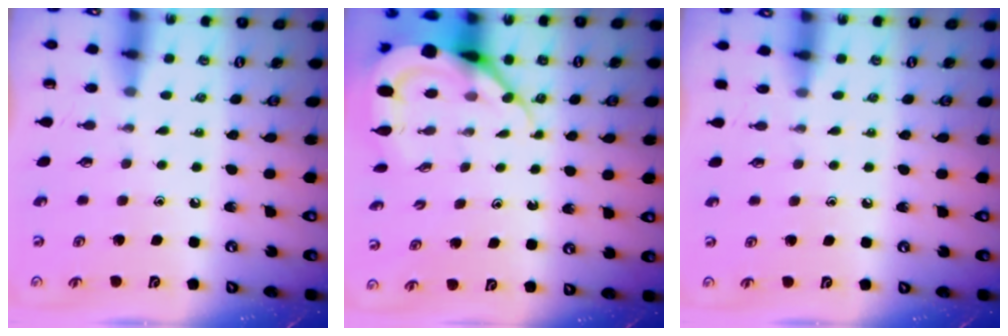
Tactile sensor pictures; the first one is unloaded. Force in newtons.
{"total": 8.5, "press": 8.4, "slide": 0.9}
{"total": 3.0, "press": 2.9, "slide": 0.5}